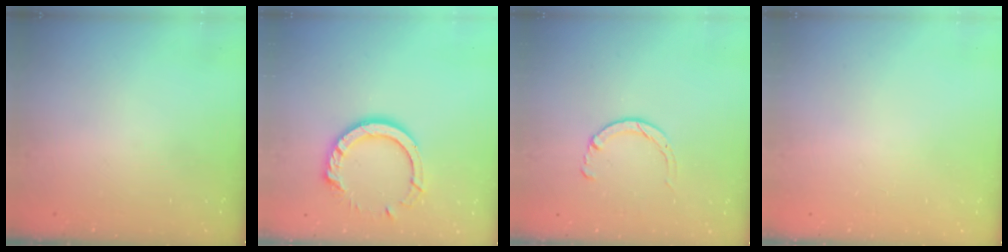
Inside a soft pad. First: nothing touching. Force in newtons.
{"total": 12.5, "press": 12.5, "slide": 1.0}
{"total": 2.9, "press": 2.8, "slide": 0.4}
{"total": 2.6, "press": 2.6, "slide": 0.2}